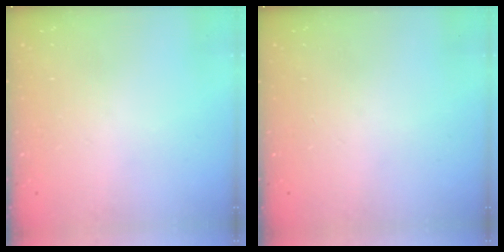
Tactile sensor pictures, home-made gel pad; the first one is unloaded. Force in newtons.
{"total": 0.0}